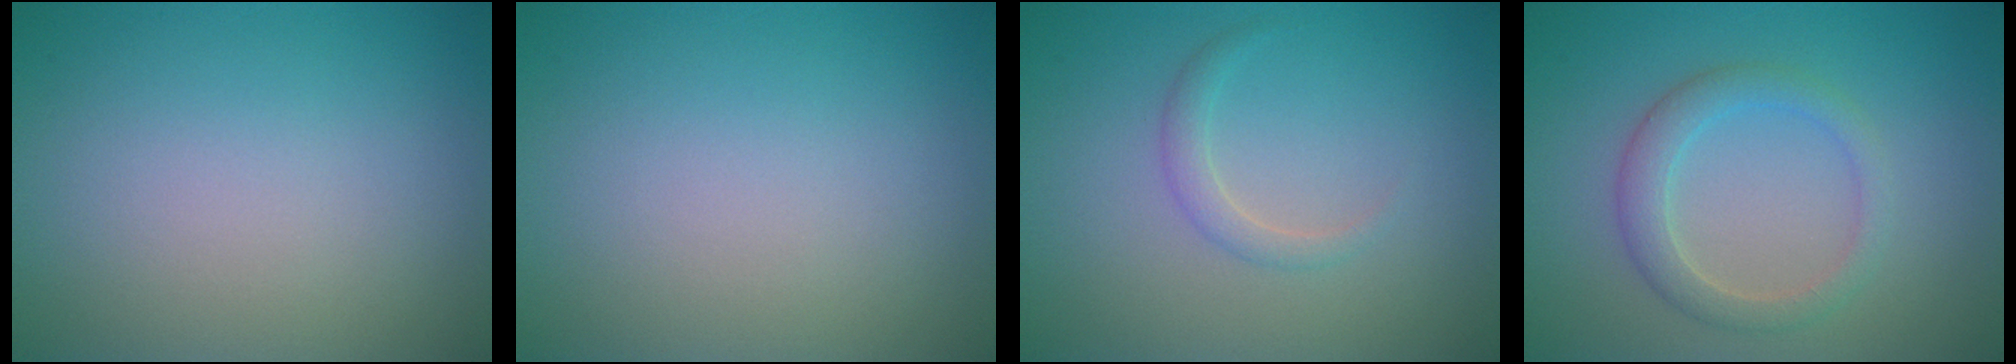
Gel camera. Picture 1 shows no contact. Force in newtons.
{"total": 0.0}
{"total": 1.3, "press": 1.2, "slide": 0.1}
{"total": 2.7, "press": 2.7, "slide": 0.1}